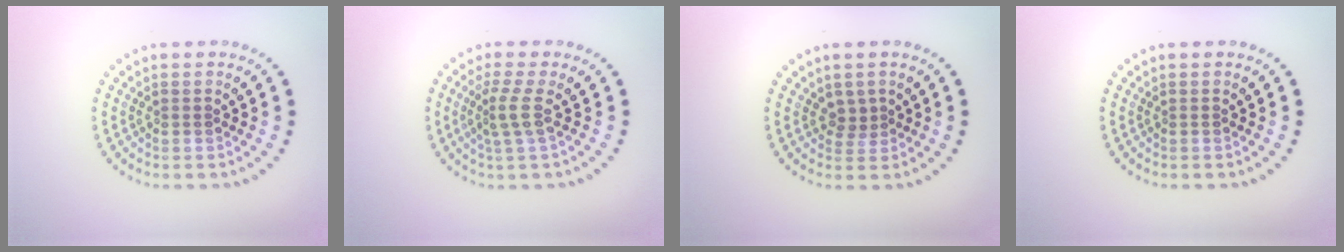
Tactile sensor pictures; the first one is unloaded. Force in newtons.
{"total": 2.4, "press": 1.7, "slide": 1.7}
{"total": 1.4, "press": 1.1, "slide": 0.9}
{"total": 0.0}